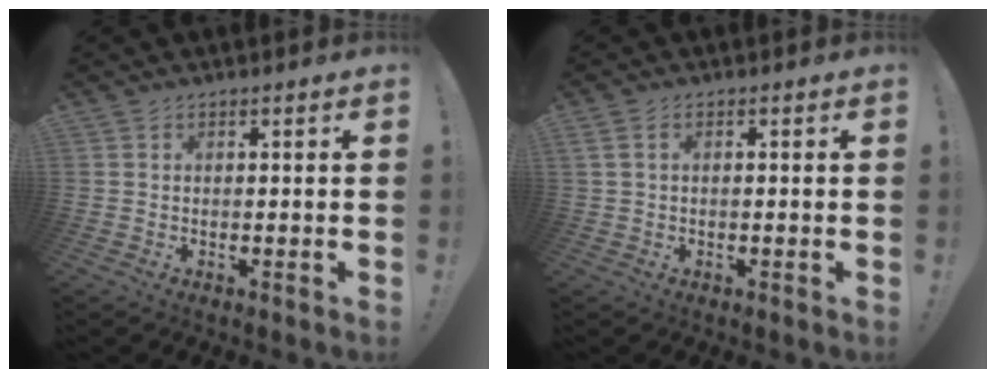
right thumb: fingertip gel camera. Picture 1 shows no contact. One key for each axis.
{"total": 1.9, "fx": 0.1, "fy": 0.8, "fz": 1.7, "tx": -0.041, "ty": 0.002, "tz": 0.002}